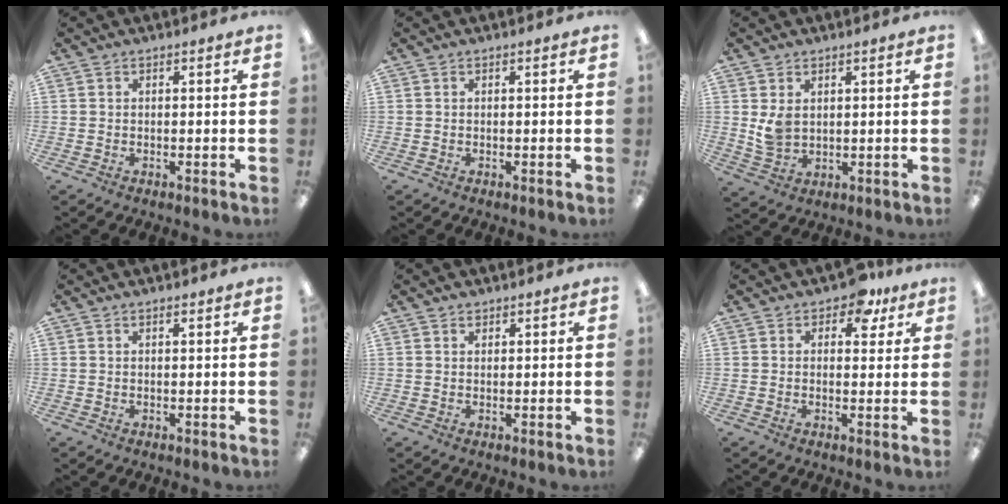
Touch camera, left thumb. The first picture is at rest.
{"total": 0.0}
{"total": 4.9, "force": [1.8, 3.4, 3.0], "torque": [-0.054, -0.001, 0.037]}
{"total": 0.6, "force": [0.5, 0.1, 0.2], "torque": [-0.005, 0.000, 0.010]}
{"total": 1.1, "force": [1.0, 0.5, 0.1], "torque": [0.006, -0.003, 0.018]}
{"total": 6.8, "force": [4.3, 3.8, 3.7], "torque": [-0.041, -0.014, 0.074]}